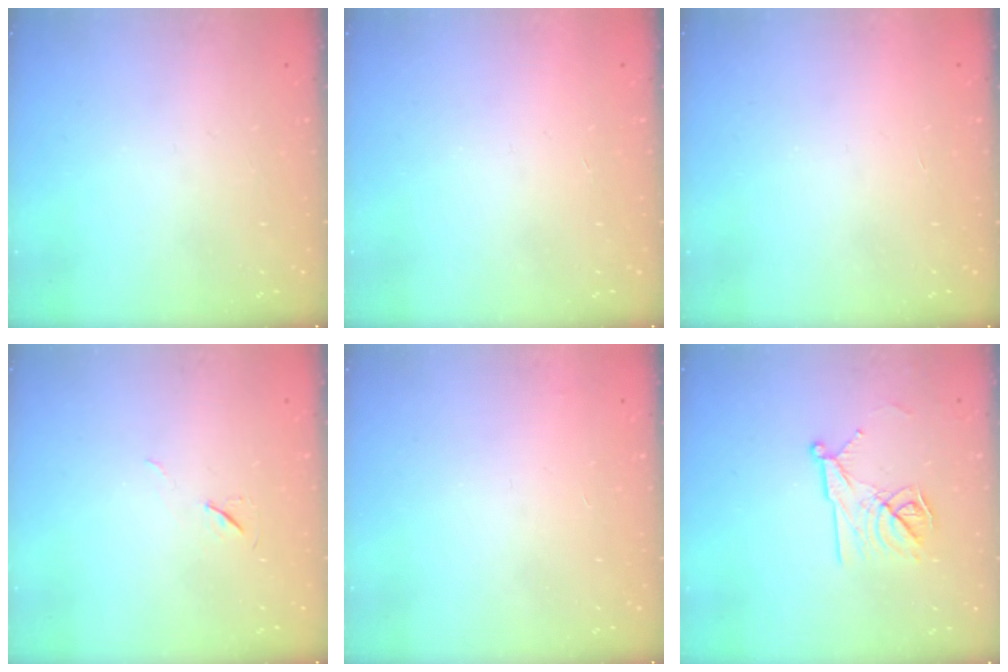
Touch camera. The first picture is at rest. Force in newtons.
{"total": 1.5, "press": 1.5, "slide": 0.1}
{"total": 1.5, "press": 1.5, "slide": 0.1}
{"total": 6.4, "press": 5.8, "slide": 2.5}
{"total": 3.4, "press": 3.4, "slide": 0.1}
{"total": 12.0, "press": 12.0, "slide": 0.1}